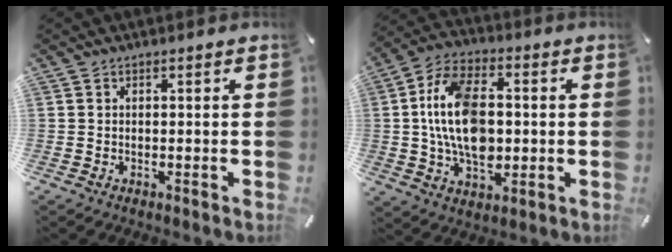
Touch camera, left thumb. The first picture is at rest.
{"total": 15.6, "force": [-0.1, 10.0, 12.0], "torque": [-0.247, 0.003, -0.003]}